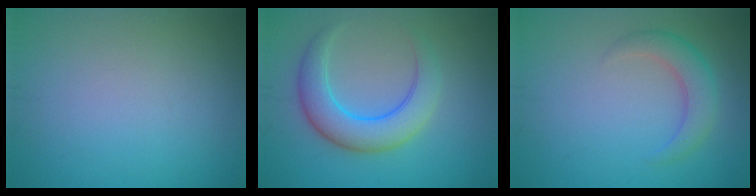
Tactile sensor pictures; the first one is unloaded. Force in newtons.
{"total": 5.5, "press": 5.5, "slide": 0.2}
{"total": 3.0, "press": 3.0, "slide": 0.1}